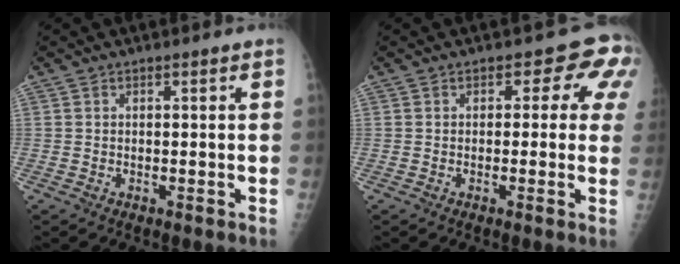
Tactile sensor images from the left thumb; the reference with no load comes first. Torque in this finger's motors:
{"motor_torque": [0.08, 0.22, 0.10, -0.18, 0.06]}